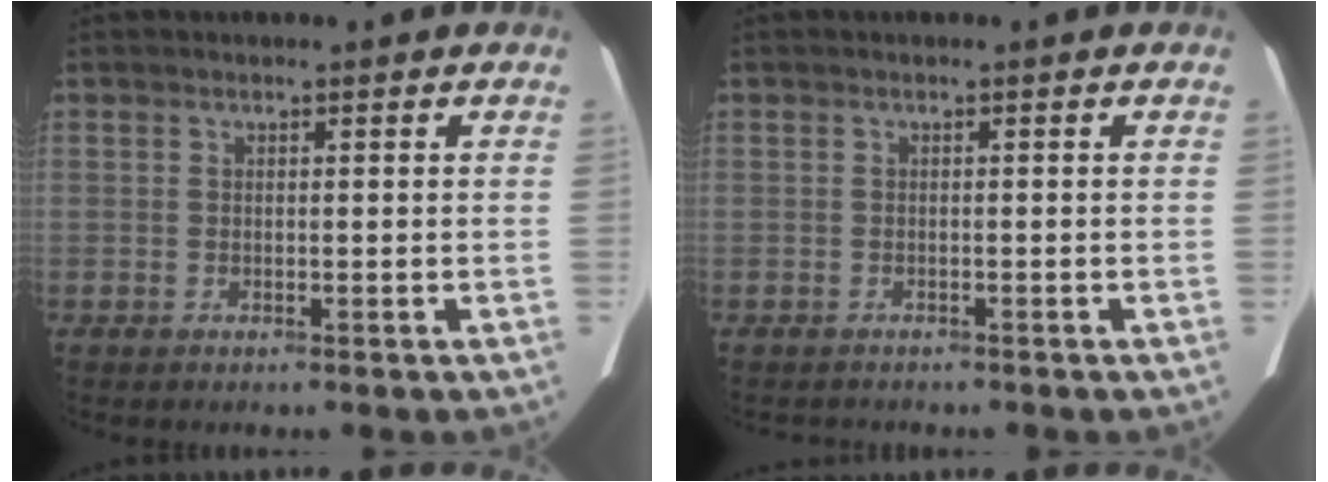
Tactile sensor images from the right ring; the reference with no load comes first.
{"total": 1.9, "force": [-1.7, 0.6, 0.4], "torque": [-0.011, -0.004, -0.019]}